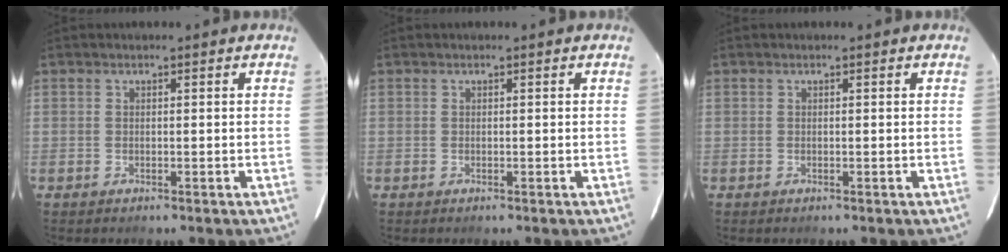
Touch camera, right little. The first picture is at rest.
{"total": 0.0}
{"total": 0.0}